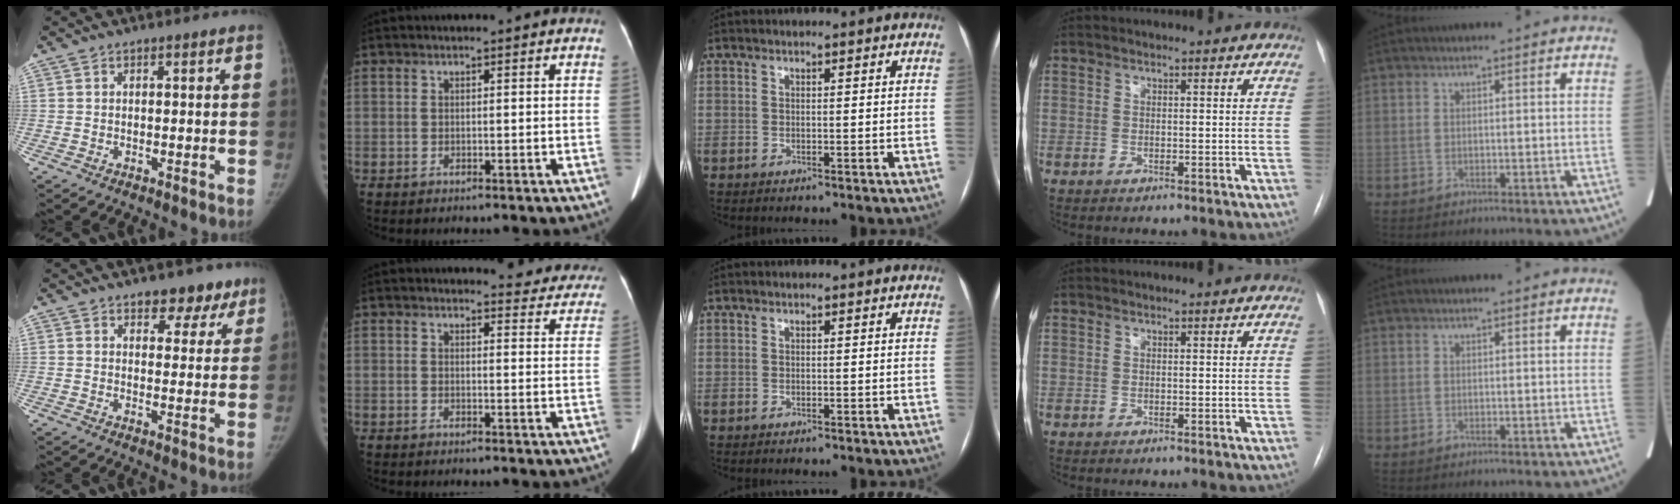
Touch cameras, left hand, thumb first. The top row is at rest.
{"thumb": {"total": 6.5, "force": [4.5, 4.0, 2.4], "torque": [0.016, -0.019, 0.060]}, "index": {"total": 8.9, "force": [8.6, 2.1, 0.5], "torque": [0.025, -0.029, 0.066]}}